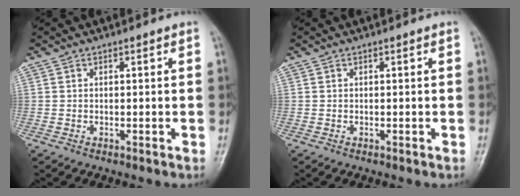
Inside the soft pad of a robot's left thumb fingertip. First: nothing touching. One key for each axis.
{"total": 0.0}